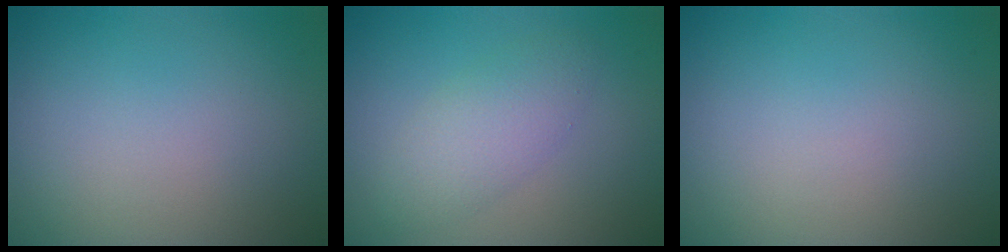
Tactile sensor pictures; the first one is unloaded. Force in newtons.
{"total": 3.0, "press": 3.0, "slide": 0.1}
{"total": 0.0}